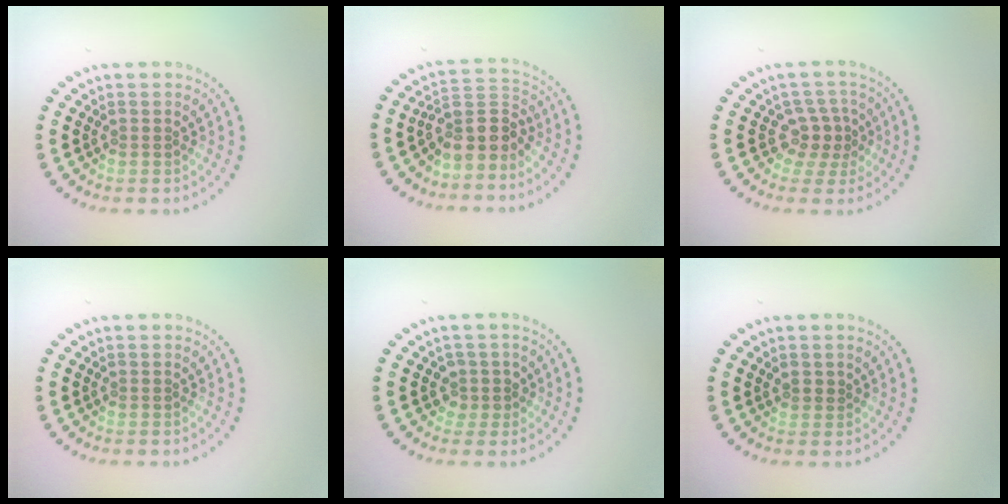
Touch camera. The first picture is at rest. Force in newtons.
{"total": 3.6, "press": 2.8, "slide": 2.2}
{"total": 2.3, "press": 1.8, "slide": 1.4}
{"total": 0.0}
{"total": 1.7, "press": 1.3, "slide": 1.1}
{"total": 0.7, "press": 0.5, "slide": 0.5}